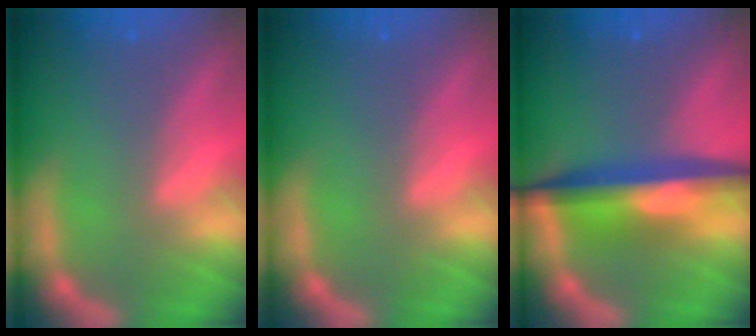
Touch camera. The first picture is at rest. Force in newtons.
{"total": 0.0}
{"total": 7.5}